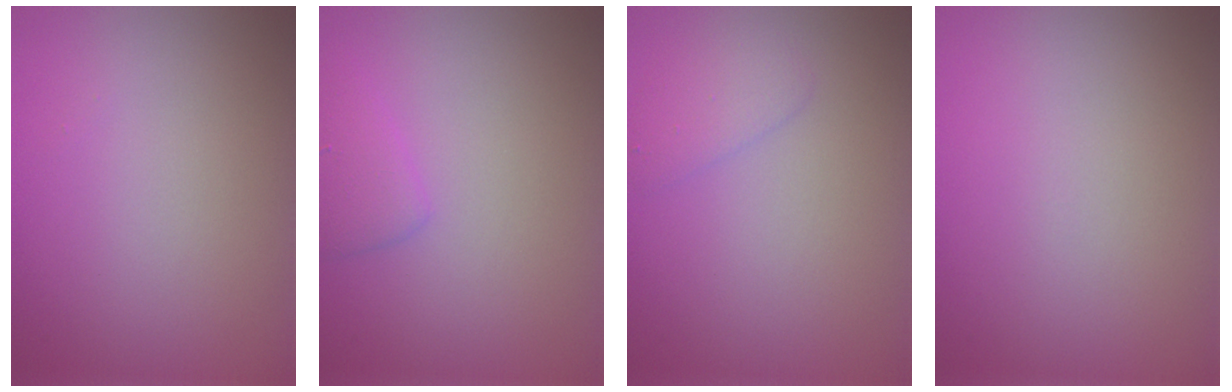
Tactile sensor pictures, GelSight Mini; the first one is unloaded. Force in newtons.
{"total": 1.9, "press": 1.9, "slide": 0.0}
{"total": 1.7, "press": 1.7, "slide": 0.1}
{"total": 0.0}